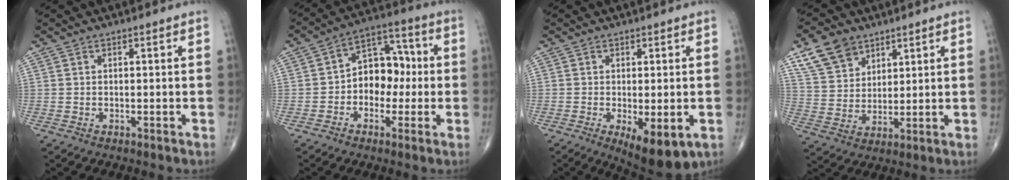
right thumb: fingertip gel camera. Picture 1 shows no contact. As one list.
[{"total": 10.4, "force": [-0.8, 7.5, 7.1], "torque": [-0.066, 0.041, -0.024]}, {"total": 9.2, "force": [-3.1, 3.5, 7.9], "torque": [-0.111, -0.018, -0.038]}, {"total": 9.8, "force": [6.2, 6.5, 4.0], "torque": [-0.056, -0.023, 0.123]}]